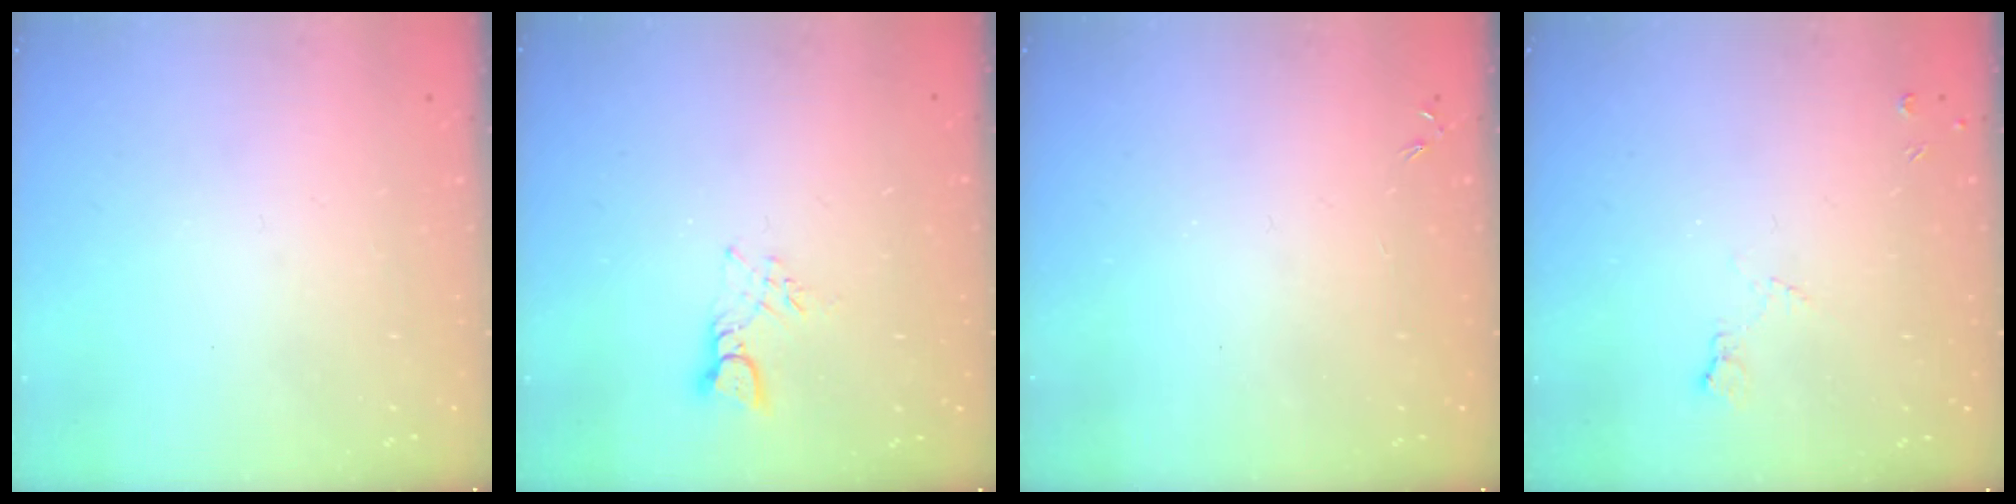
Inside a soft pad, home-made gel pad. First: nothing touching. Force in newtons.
{"total": 4.0, "press": 4.0, "slide": 0.2}
{"total": 0.0}
{"total": 5.0, "press": 5.0, "slide": 0.6}